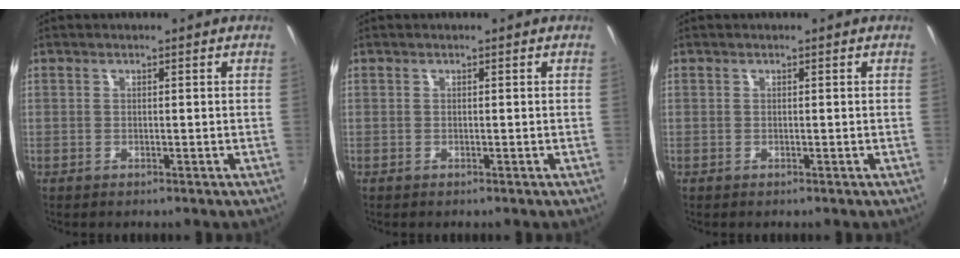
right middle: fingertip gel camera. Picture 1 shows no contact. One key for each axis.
{"total": 0.0}
{"total": 0.0}